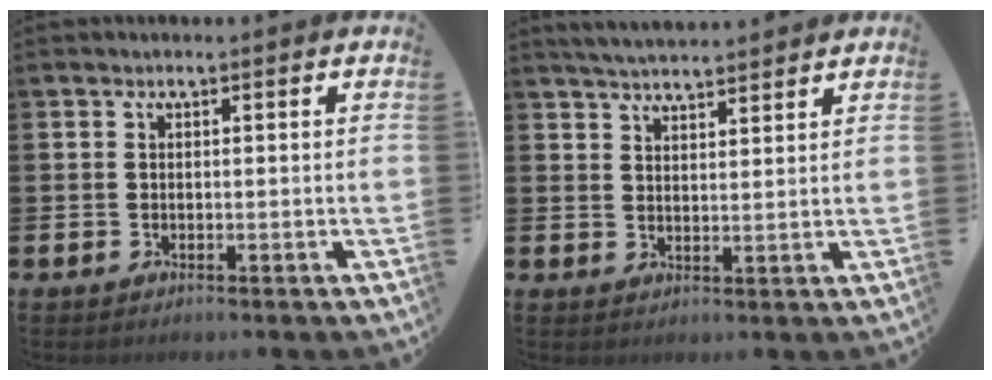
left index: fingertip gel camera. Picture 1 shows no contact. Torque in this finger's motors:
{"motor_torque": [0.09, -0.35, 0.62, 0.17]}